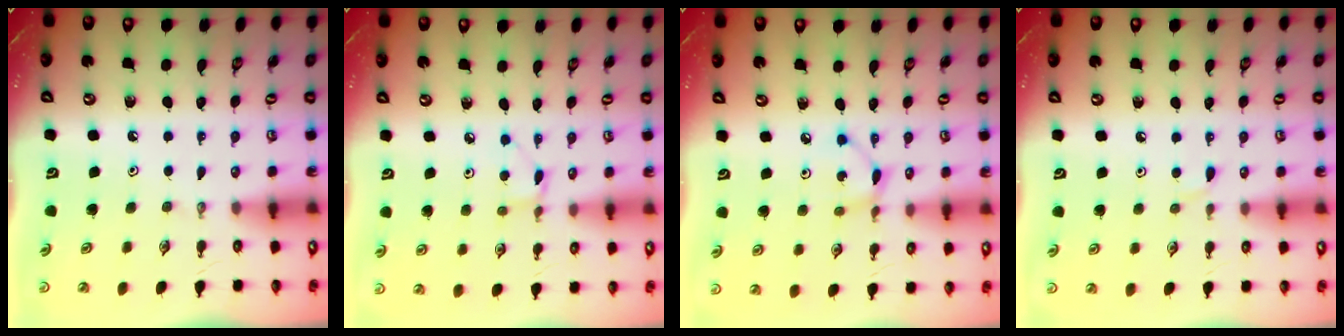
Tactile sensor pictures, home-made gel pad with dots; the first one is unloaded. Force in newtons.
{"total": 3.4, "press": 3.4, "slide": 0.5}
{"total": 3.8, "press": 3.8, "slide": 0.0}
{"total": 3.2, "press": 3.2, "slide": 0.4}